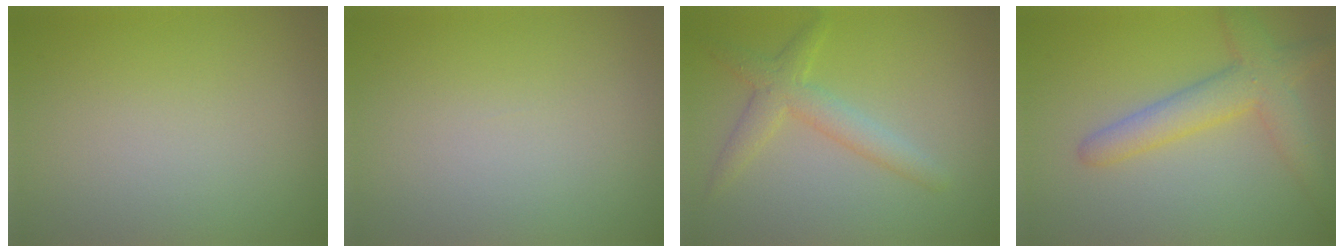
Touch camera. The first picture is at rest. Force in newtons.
{"total": 0.0}
{"total": 2.9, "press": 2.9, "slide": 0.1}
{"total": 4.3, "press": 4.3, "slide": 0.3}